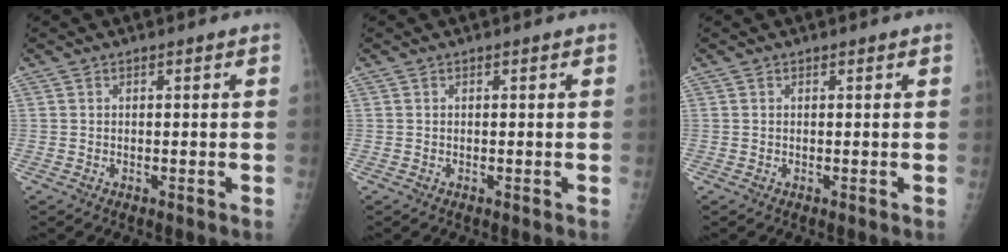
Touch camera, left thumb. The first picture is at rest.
{"total": 0.0}
{"total": 0.0}